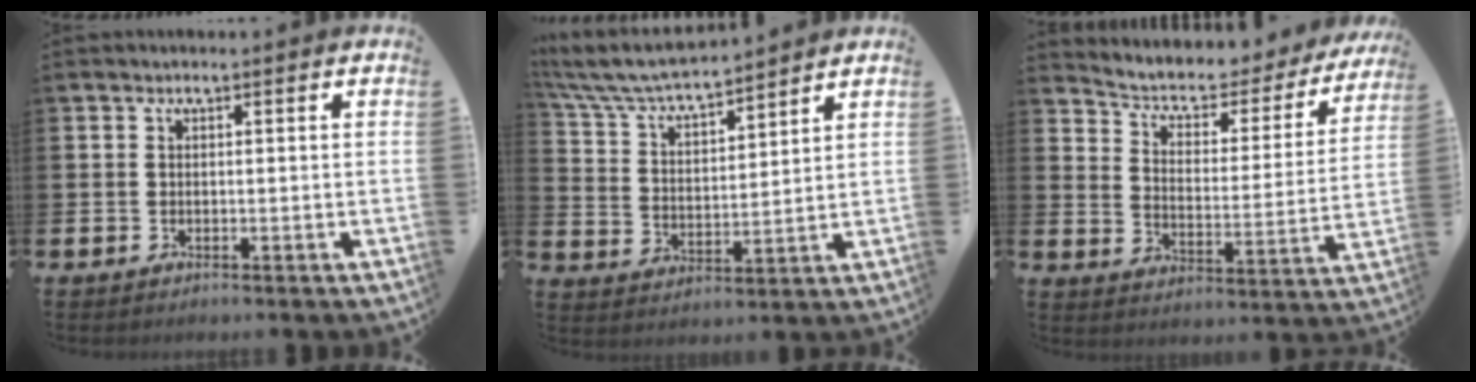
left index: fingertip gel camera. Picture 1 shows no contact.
{"total": 6.9, "force": [6.5, 0.8, 2.0], "torque": [-0.073, -0.047, 0.113]}
{"total": 4.8, "force": [4.2, 1.8, 1.6], "torque": [-0.062, -0.034, 0.063]}